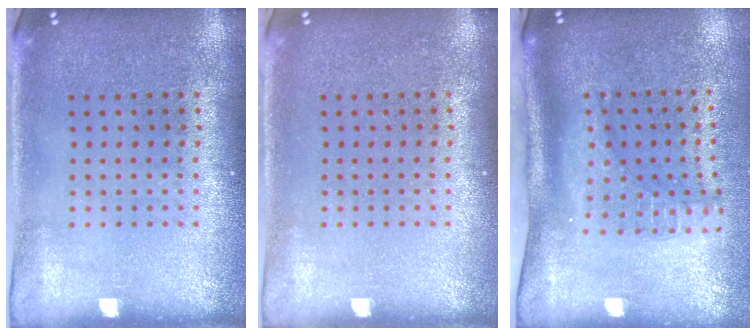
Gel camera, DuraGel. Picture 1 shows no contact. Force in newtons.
{"total": 0.0}
{"total": 2.1, "press": 1.4, "slide": 1.6}